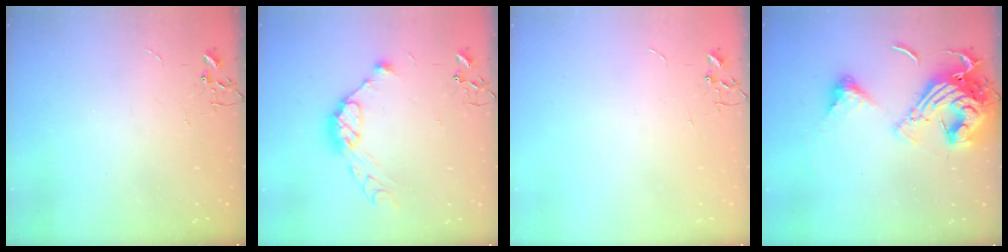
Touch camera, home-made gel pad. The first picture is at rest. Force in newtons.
{"total": 11.6, "press": 11.5, "slide": 1.0}
{"total": 0.0}
{"total": 18.9, "press": 18.8, "slide": 1.8}